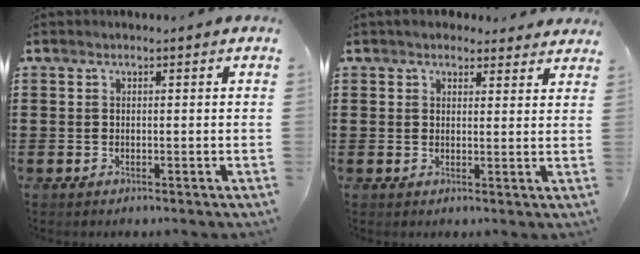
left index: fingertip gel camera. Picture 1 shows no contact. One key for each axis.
{"total": 2.7, "fx": 2.4, "fy": 1.2, "fz": 0.3, "tx": -0.014, "ty": -0.001, "tz": 0.046}